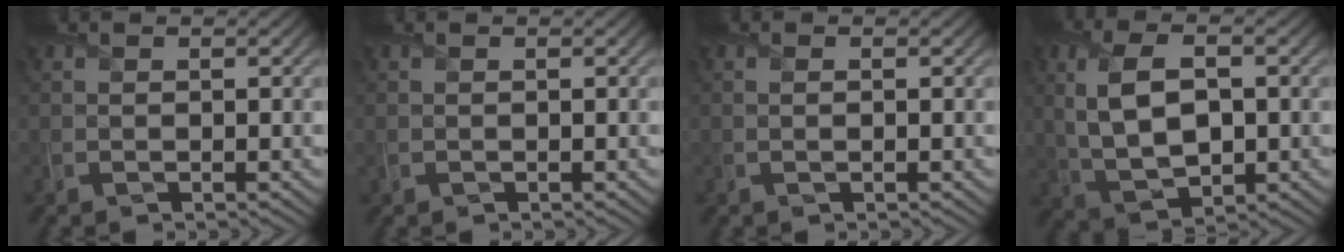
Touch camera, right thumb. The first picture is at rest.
{"total": 0.6, "force": [-0.1, 0.5, 0.1], "torque": [-0.005, -0.003, -0.003]}
{"total": 0.6, "force": [0.0, 0.1, 0.6], "torque": [-0.014, 0.000, 0.000]}
{"total": 9.2, "force": [0.8, 5.0, 7.7], "torque": [-0.172, 0.004, 0.014]}